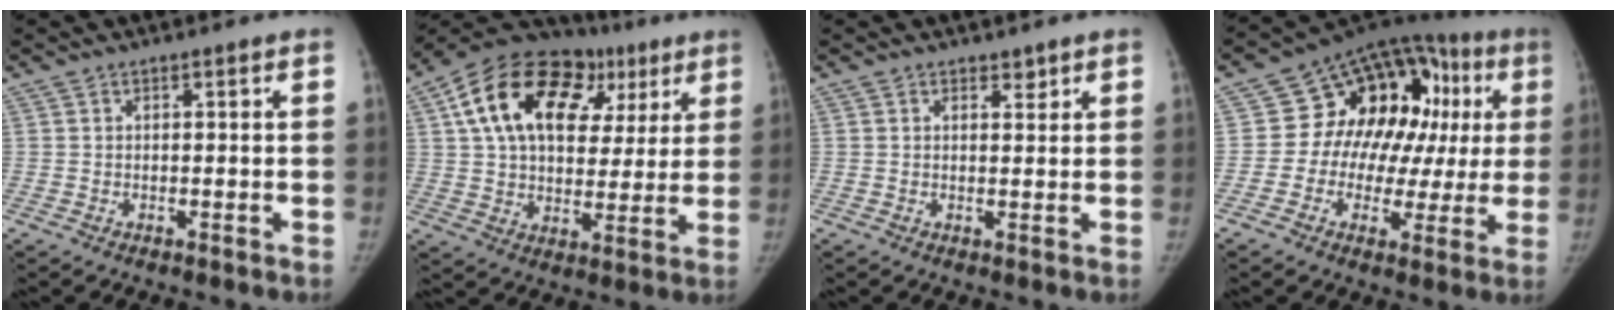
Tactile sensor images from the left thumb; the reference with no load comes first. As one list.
[{"total": 25.1, "force": [9.7, 15.9, 16.7], "torque": [-0.247, 0.037, 0.155]}, {"total": 1.3, "force": [1.0, 0.7, 0.3], "torque": [0.009, -0.007, 0.014]}, {"total": 20.8, "force": [3.0, 14.4, 14.7], "torque": [-0.134, 0.046, 0.039]}]